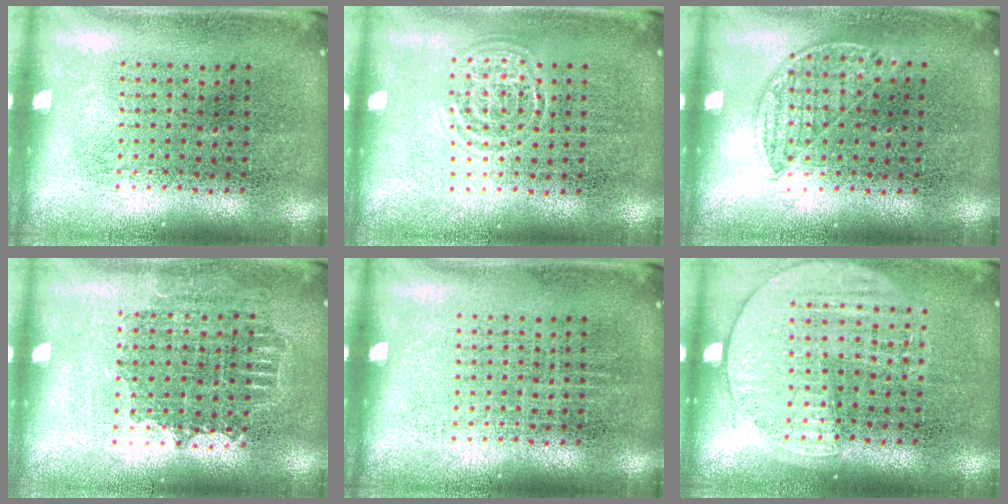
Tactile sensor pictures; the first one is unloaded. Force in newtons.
{"total": 1.6, "press": 1.5, "slide": 0.2}
{"total": 0.8, "press": 0.6, "slide": 0.4}
{"total": 1.2, "press": 1.1, "slide": 0.5}
{"total": 0.0}
{"total": 1.4, "press": 1.3, "slide": 0.5}